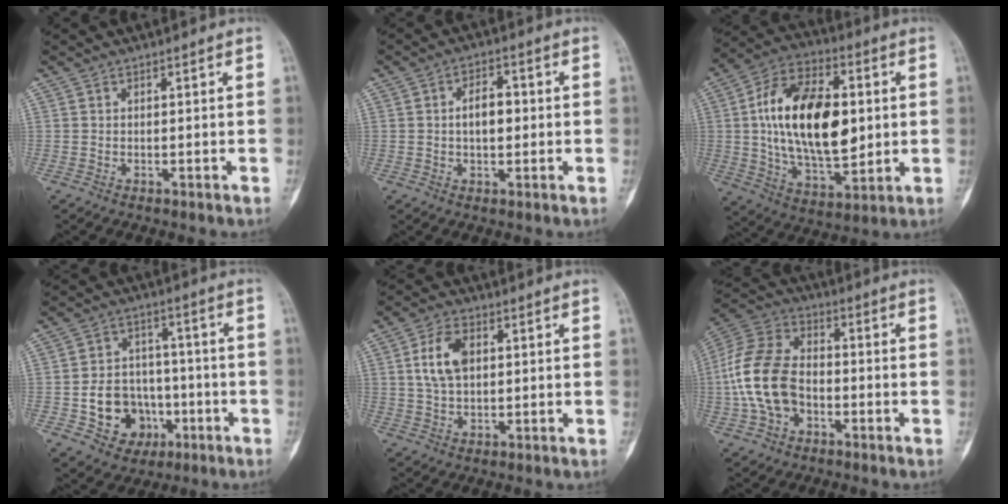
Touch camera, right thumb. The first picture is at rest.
{"total": 5.8, "force": [0.3, 3.3, 4.7], "torque": [-0.064, 0.011, 0.003]}
{"total": 23.4, "force": [2.3, 12.7, 19.5], "torque": [-0.319, -0.004, 0.040]}
{"total": 12.0, "force": [-3.8, 9.9, 5.6], "torque": [-0.047, 0.038, -0.052]}
{"total": 8.1, "force": [1.7, 5.0, 6.1], "torque": [-0.111, 0.005, 0.032]}
{"total": 15.4, "force": [-2.9, 10.5, 10.9], "torque": [-0.220, 0.038, -0.059]}